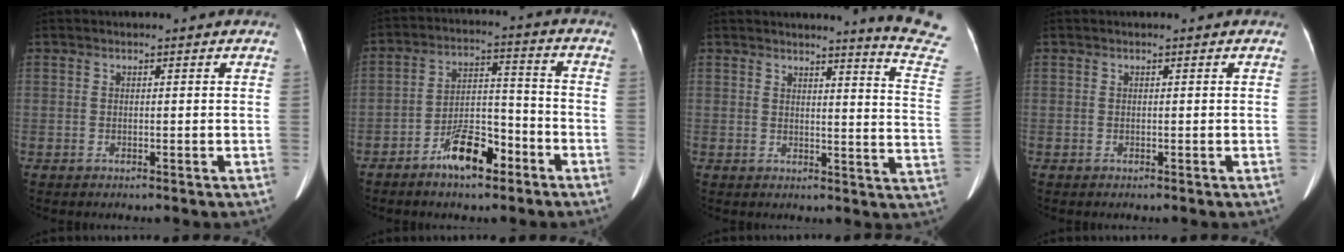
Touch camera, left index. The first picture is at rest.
{"total": 8.8, "force": [-5.6, 3.2, 5.9], "torque": [-0.110, 0.015, -0.095]}
{"total": 11.1, "force": [10.7, -2.2, 2.1], "torque": [-0.021, -0.118, 0.098]}
{"total": 0.0}